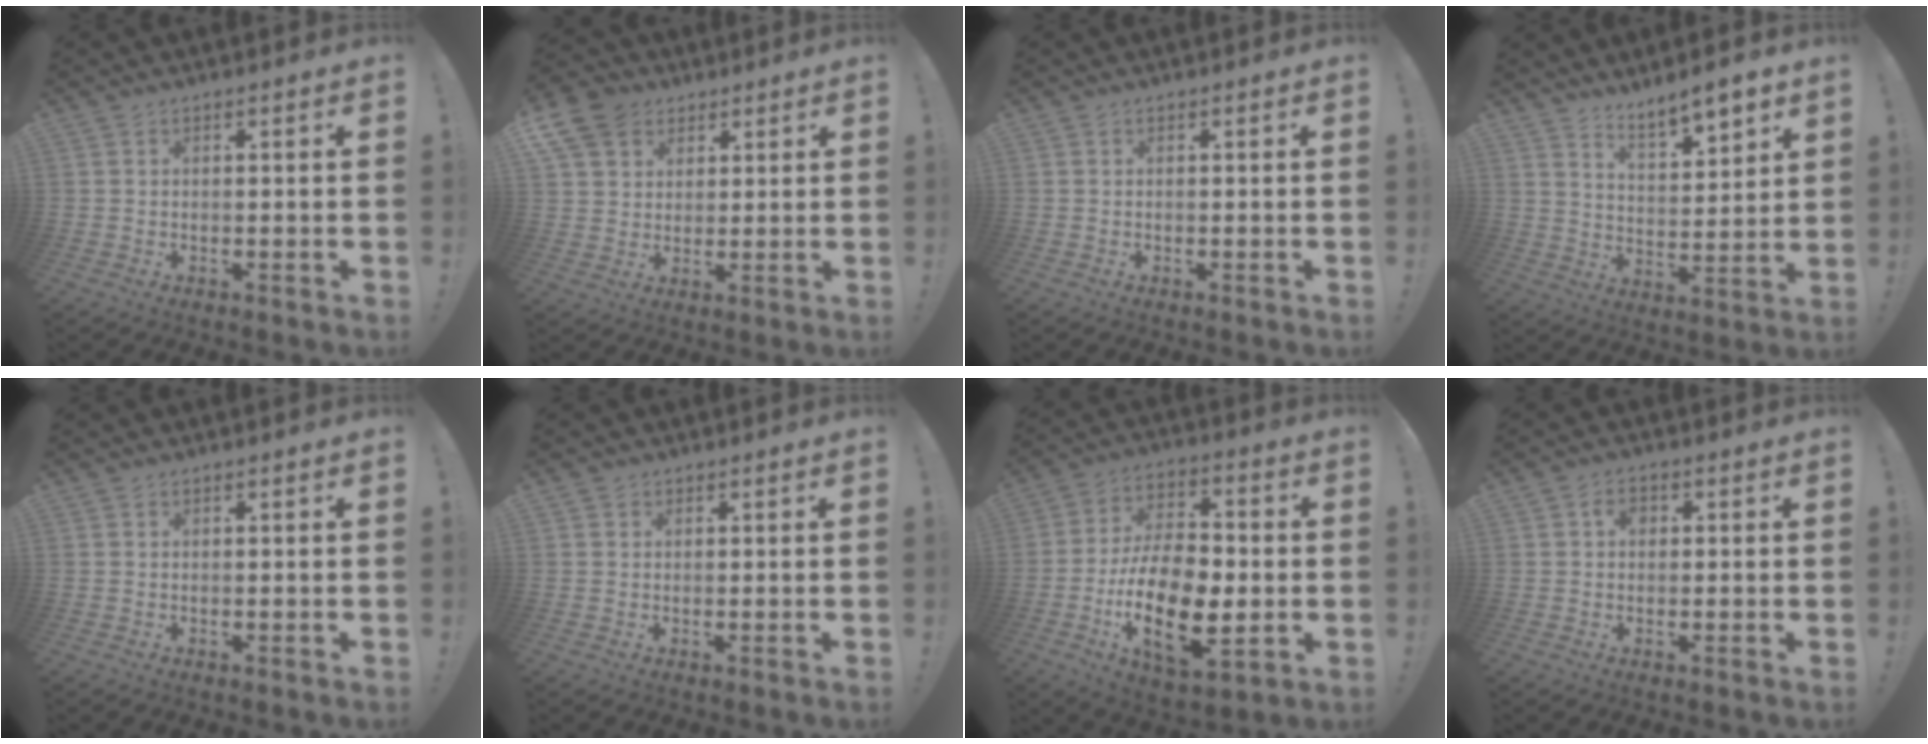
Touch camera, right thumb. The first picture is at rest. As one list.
[{"total": 10.6, "force": [5.3, 8.1, 4.2], "torque": [-0.082, -0.030, 0.108]}, {"total": 0.0}, {"total": 8.2, "force": [7.2, 1.9, 3.4], "torque": [-0.051, -0.059, 0.130]}, {"total": 0.0}, {"total": 0.8, "force": [0.5, 0.7, 0.0], "torque": [0.003, -0.001, 0.009]}, {"total": 21.2, "force": [-5.2, 11.1, 17.2], "torque": [-0.318, 0.012, -0.086]}, {"total": 3.1, "force": [0.6, 2.2, 2.1], "torque": [-0.033, 0.005, 0.007]}]